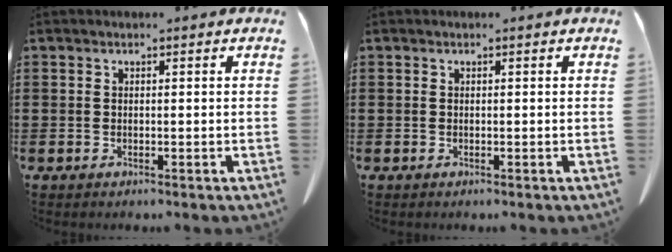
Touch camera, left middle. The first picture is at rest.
{"total": 0.0}